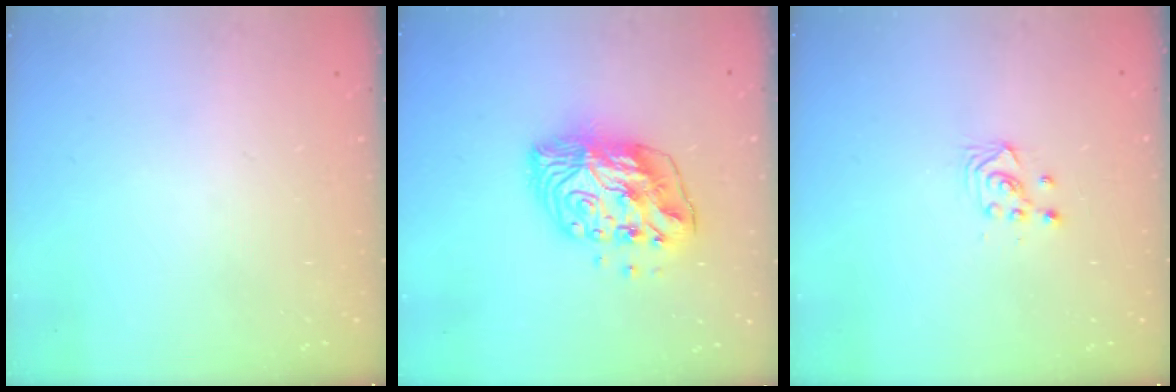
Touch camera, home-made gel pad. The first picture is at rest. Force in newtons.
{"total": 11.7, "press": 11.6, "slide": 1.3}
{"total": 3.3, "press": 3.2, "slide": 0.3}